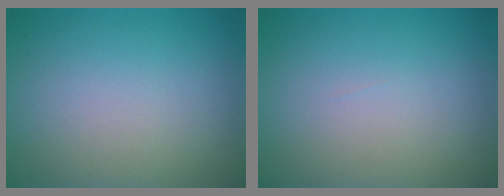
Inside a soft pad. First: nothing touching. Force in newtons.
{"total": 0.0}